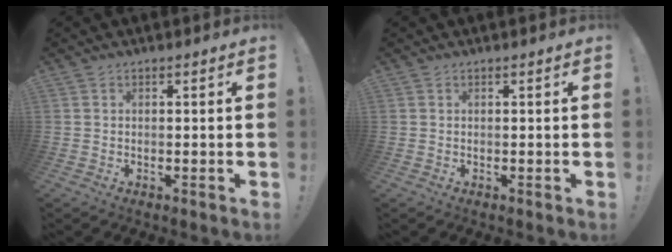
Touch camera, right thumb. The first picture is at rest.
{"total": 0.0}